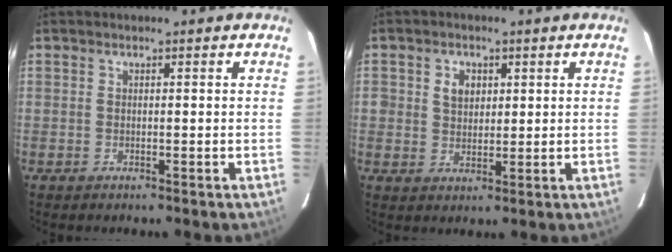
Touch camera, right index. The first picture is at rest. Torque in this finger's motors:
{"motor_torque": [0.07, 0.04, 0.08, 0.04]}